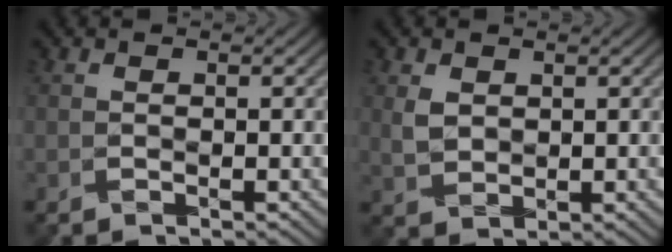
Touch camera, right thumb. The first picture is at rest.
{"total": 2.9, "force": [0.9, 2.1, 1.7], "torque": [-0.044, -0.003, 0.017]}